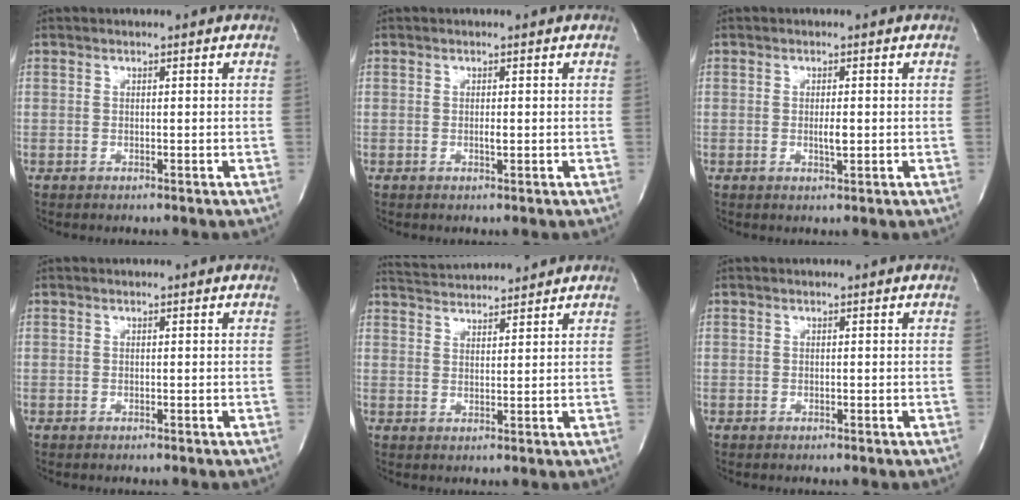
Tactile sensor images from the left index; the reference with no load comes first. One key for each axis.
{"total": 0.7, "fx": -0.2, "fy": 0.1, "fz": 0.7, "tx": -0.013, "ty": -0.002, "tz": -0.002}
{"total": 1.7, "fx": -0.2, "fy": 0.3, "fz": 1.6, "tx": -0.032, "ty": -0.003, "tz": -0.002}
{"total": 0.0}
{"total": 7.5, "fx": 7.4, "fy": 0.0, "fz": 1.3, "tx": -0.036, "ty": 0.024, "tz": 0.121}
{"total": 0.0}